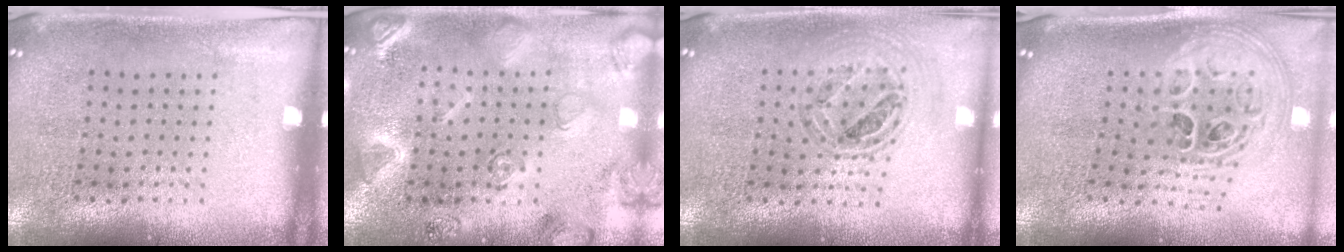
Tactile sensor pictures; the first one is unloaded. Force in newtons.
{"total": 2.5, "press": 2.5, "slide": 0.1}
{"total": 0.8, "press": 0.8, "slide": 0.1}
{"total": 3.0, "press": 2.0, "slide": 2.2}